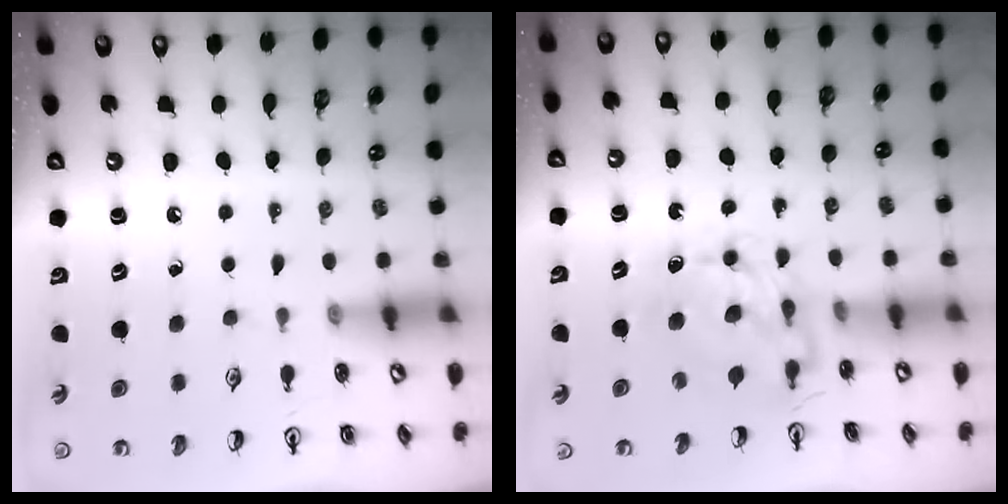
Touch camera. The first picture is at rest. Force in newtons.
{"total": 8.0, "press": 8.0, "slide": 0.6}